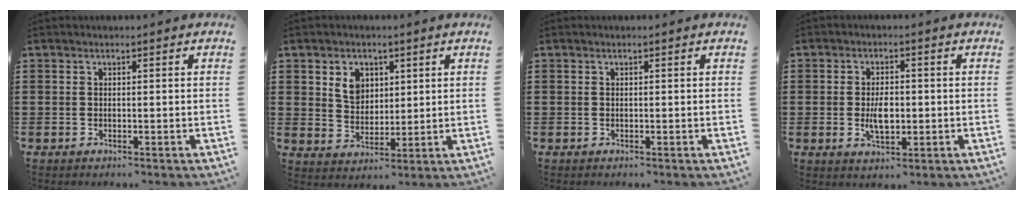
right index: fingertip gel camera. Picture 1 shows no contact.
{"total": 5.0, "force": [2.0, 4.0, 2.2], "torque": [-0.051, 0.012, 0.035]}
{"total": 0.0}
{"total": 4.5, "force": [-0.5, 2.2, 3.8], "torque": [-0.070, -0.003, -0.012]}